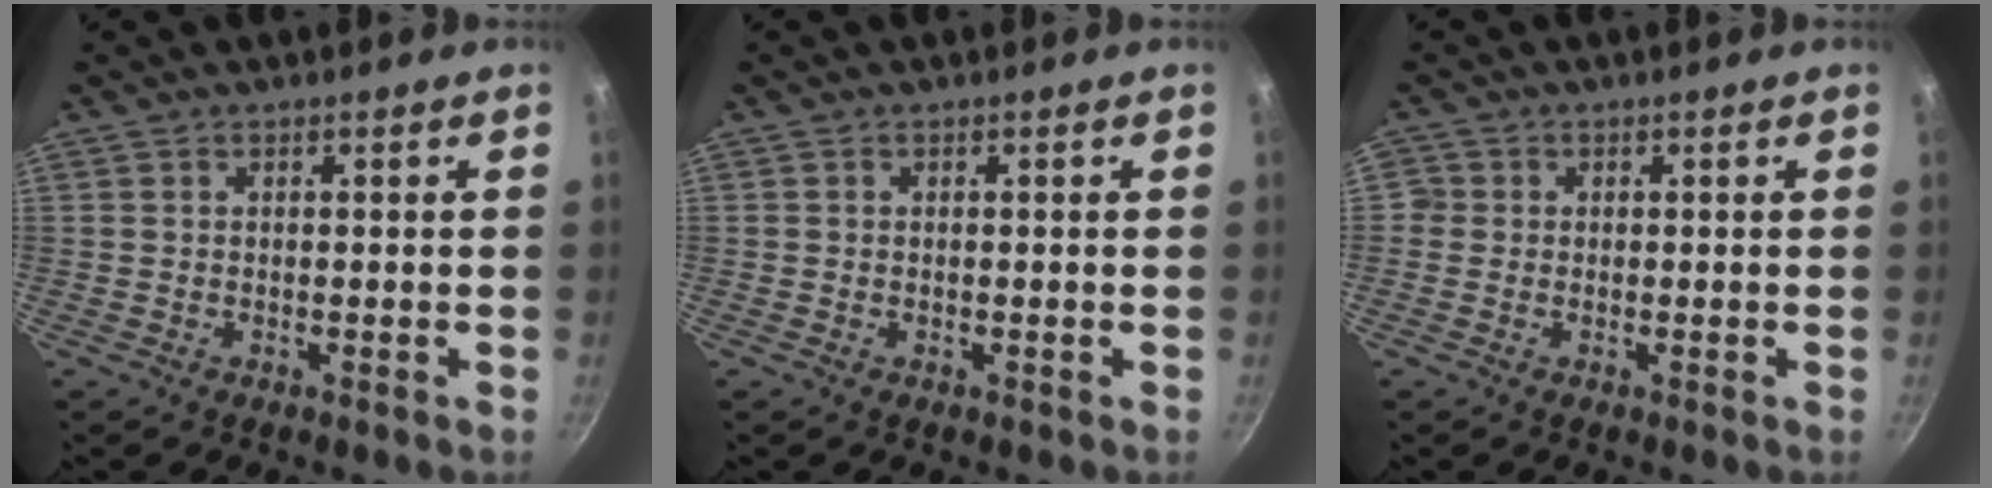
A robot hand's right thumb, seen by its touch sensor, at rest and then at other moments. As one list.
[{"total": 0.0}, {"total": 1.6, "force": [-0.3, 1.6, 0.3], "torque": [0.006, 0.007, -0.010]}]